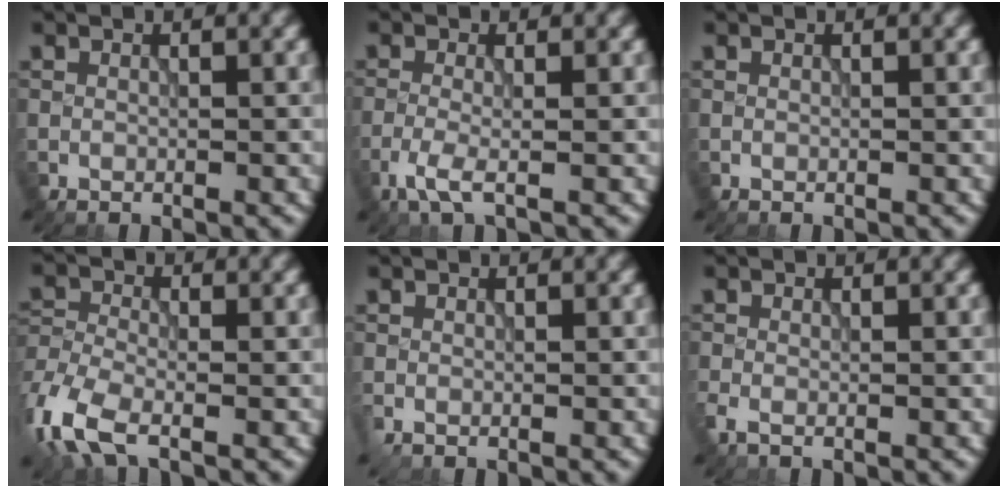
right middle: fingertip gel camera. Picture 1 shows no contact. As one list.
[{"total": 2.5, "force": [-1.4, 0.6, 2.0], "torque": [-0.047, -0.003, -0.034]}, {"total": 0.0}, {"total": 6.2, "force": [-3.6, 3.0, 4.1], "torque": [-0.104, -0.012, -0.087]}, {"total": 0.7, "force": [-0.3, 0.2, 0.6], "torque": [-0.015, -0.005, -0.007]}, {"total": 1.2, "force": [-0.7, 0.6, 0.8], "torque": [-0.023, -0.006, -0.016]}]